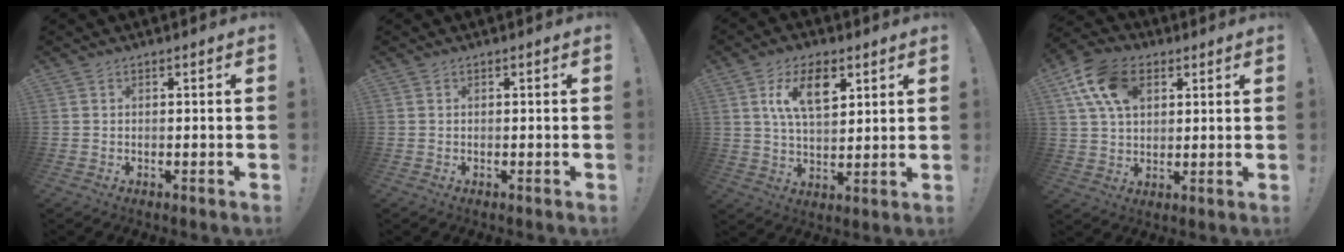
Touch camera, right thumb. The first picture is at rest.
{"total": 0.0}
{"total": 11.9, "force": [5.6, 6.2, 8.5], "torque": [-0.136, -0.009, 0.099]}
{"total": 14.4, "force": [6.0, 9.7, 8.8], "torque": [-0.154, -0.008, 0.118]}